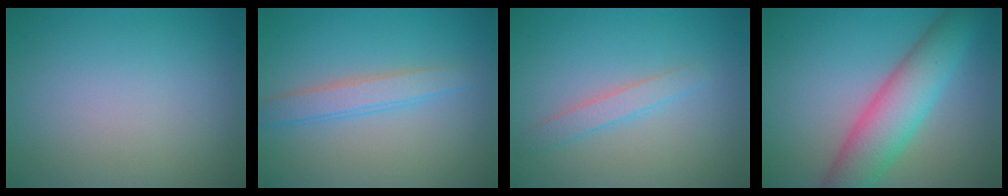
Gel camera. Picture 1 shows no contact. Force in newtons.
{"total": 2.5, "press": 2.5, "slide": 0.0}
{"total": 1.8, "press": 1.8, "slide": 0.1}
{"total": 6.9, "press": 6.9, "slide": 0.1}